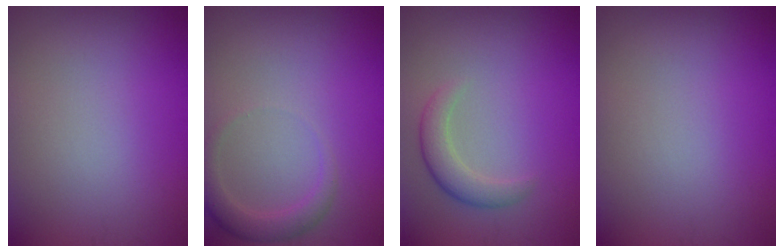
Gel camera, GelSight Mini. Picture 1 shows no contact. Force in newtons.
{"total": 2.2, "press": 2.2, "slide": 0.2}
{"total": 2.5, "press": 2.5, "slide": 0.1}
{"total": 0.0}